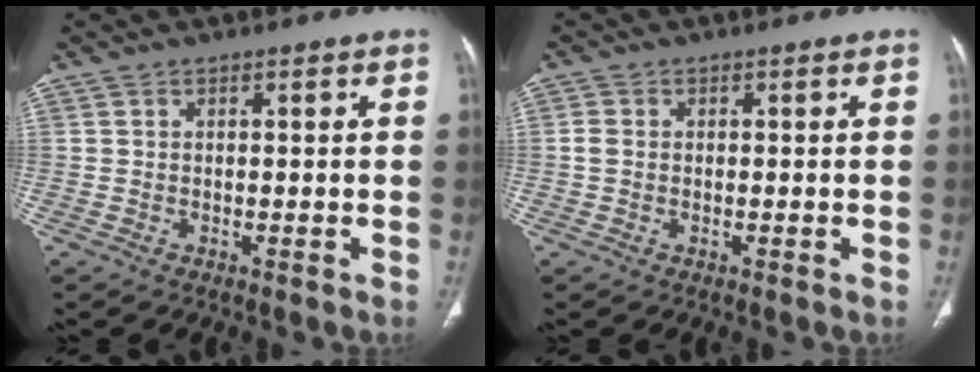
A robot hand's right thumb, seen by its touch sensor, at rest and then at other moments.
{"total": 1.6, "force": [-0.1, 1.2, 1.0], "torque": [-0.024, -0.001, -0.005]}